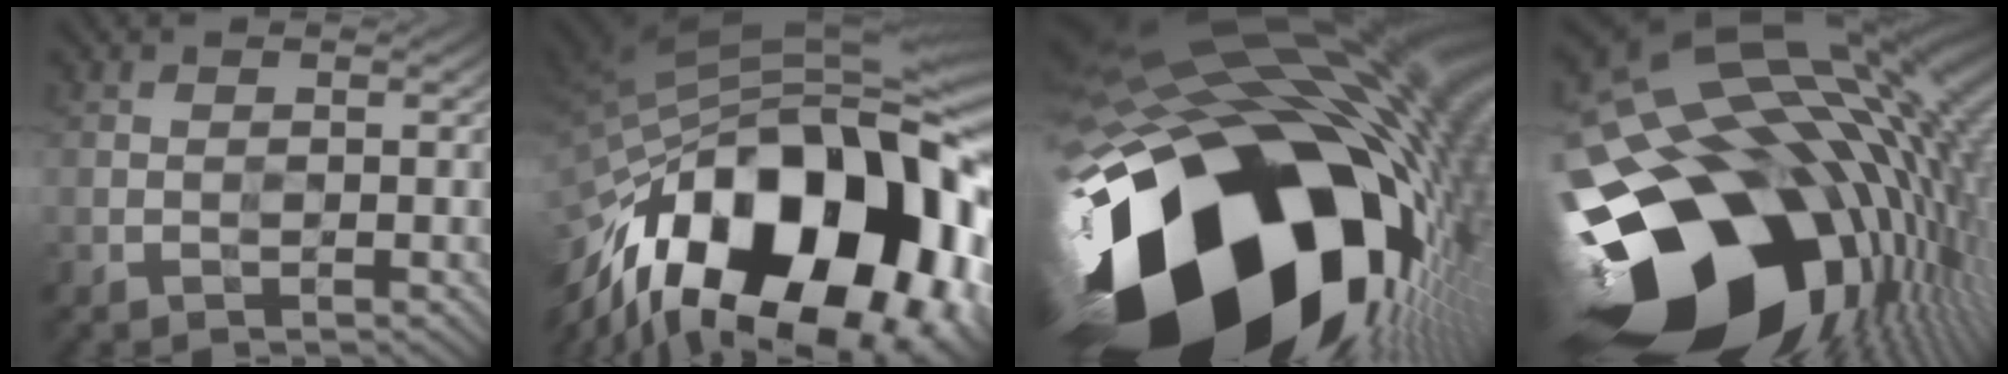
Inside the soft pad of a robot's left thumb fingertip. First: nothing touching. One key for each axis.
{"total": 21.1, "fx": -8.5, "fy": 11.7, "fz": 15.3, "tx": -0.288, "ty": -0.031, "tz": -0.121}
{"total": 22.2, "fx": -5.4, "fy": 13.2, "fz": 16.9, "tx": -0.321, "ty": -0.075, "tz": -0.068}
{"total": 21.8, "fx": -4.6, "fy": 14.7, "fz": 15.3, "tx": -0.315, "ty": -0.063, "tz": -0.052}